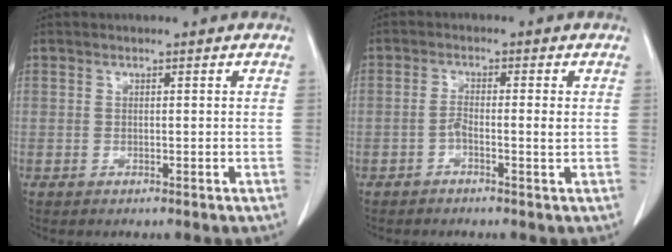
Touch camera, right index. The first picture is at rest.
{"total": 2.2, "force": [-0.5, 0.3, 2.1], "torque": [-0.038, 0.009, -0.009]}